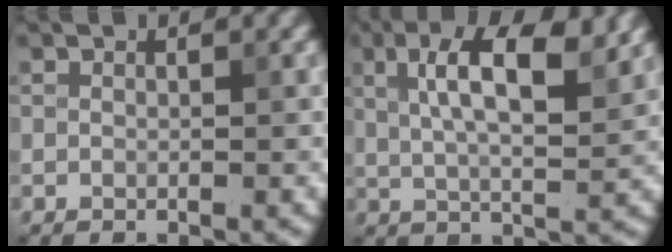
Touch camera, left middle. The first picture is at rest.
{"total": 8.0, "force": [3.0, 2.7, 7.0], "torque": [-0.116, 0.009, 0.048]}